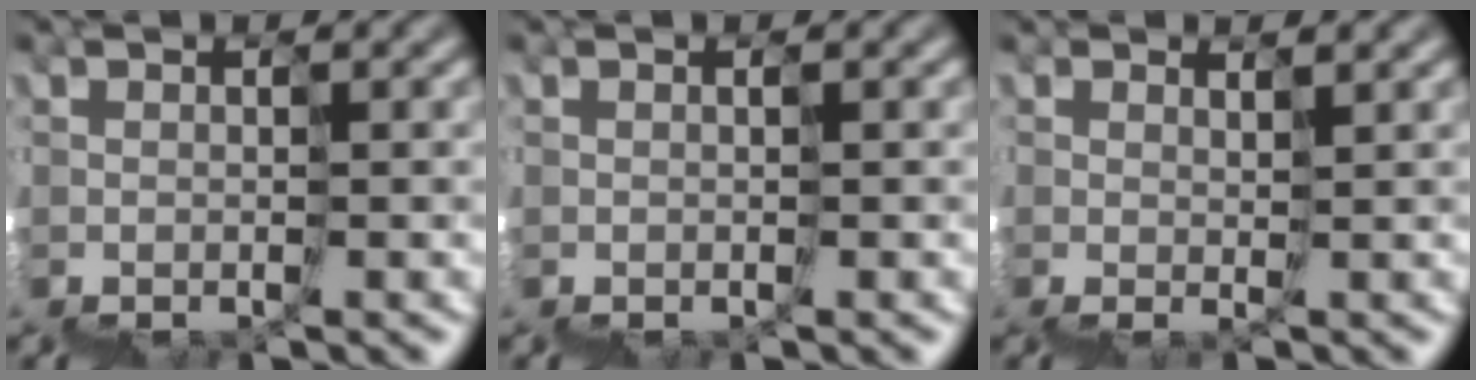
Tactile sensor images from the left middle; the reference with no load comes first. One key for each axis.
{"total": 0.0}
{"total": 2.3, "fx": 1.5, "fy": 0.5, "fz": 1.6, "tx": 0.002, "ty": 0.008, "tz": 0.033}